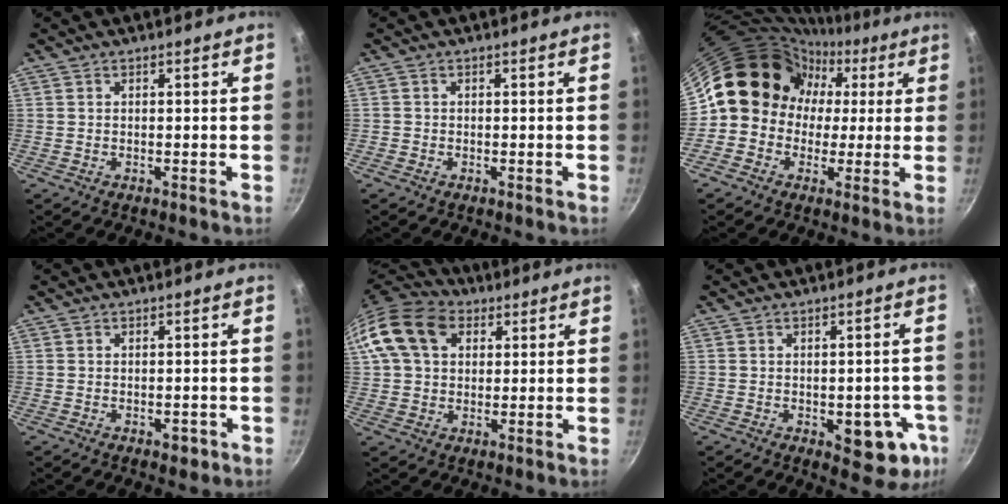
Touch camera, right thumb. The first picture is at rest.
{"total": 0.6, "force": [-0.3, 0.5, 0.0], "torque": [0.000, 0.002, -0.009]}
{"total": 14.6, "force": [0.8, 13.3, 5.9], "torque": [-0.042, 0.041, -0.006]}
{"total": 2.2, "force": [-0.9, 1.4, 1.4], "torque": [-0.011, 0.009, -0.008]}
{"total": 14.8, "force": [4.8, 10.8, 8.9], "torque": [-0.154, 0.018, 0.073]}
{"total": 10.4, "force": [-3.1, 5.7, 8.2], "torque": [-0.049, 0.009, -0.033]}